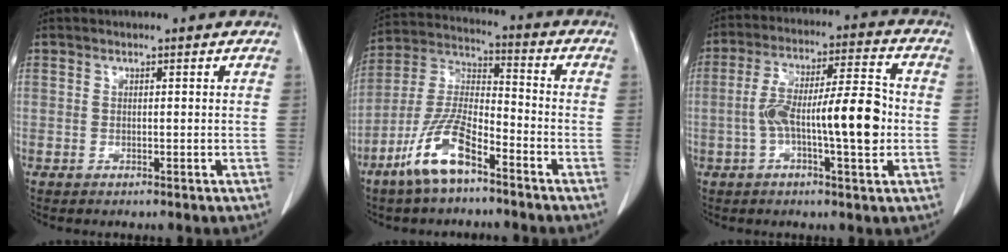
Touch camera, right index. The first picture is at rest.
{"total": 11.5, "force": [-7.1, 3.1, 8.5], "torque": [-0.185, -0.005, -0.139]}
{"total": 13.3, "force": [-1.9, 2.3, 12.9], "torque": [-0.222, 0.022, -0.031]}